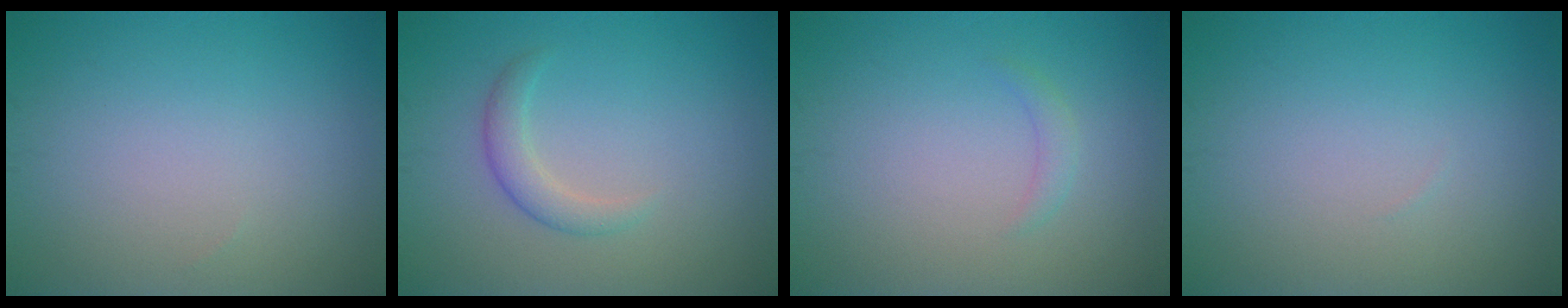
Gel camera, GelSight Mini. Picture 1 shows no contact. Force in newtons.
{"total": 2.0, "press": 2.0, "slide": 0.1}
{"total": 1.0, "press": 1.0, "slide": 0.1}
{"total": 0.0}